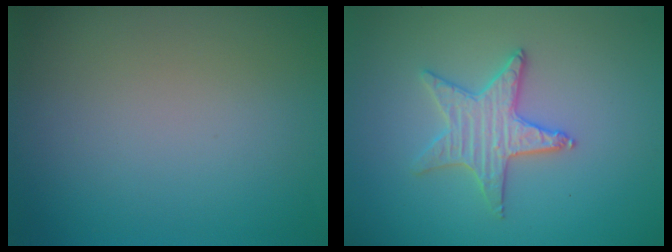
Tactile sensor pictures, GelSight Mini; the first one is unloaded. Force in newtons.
{"total": 3.0, "press": 3.0, "slide": 0.5}